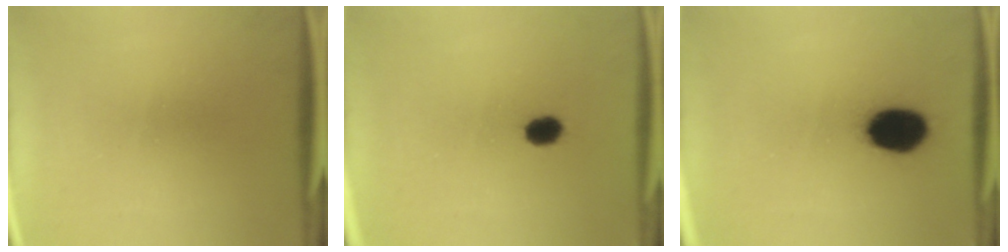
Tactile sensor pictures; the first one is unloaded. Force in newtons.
{"total": 3.4}
{"total": 12.7}